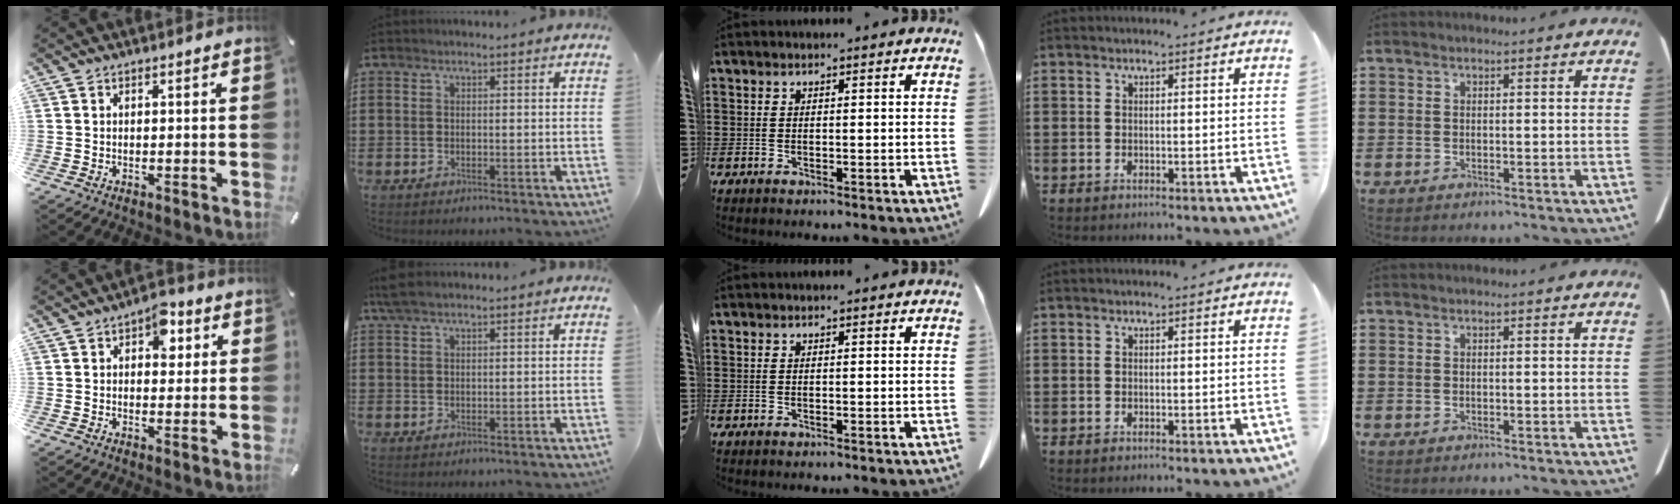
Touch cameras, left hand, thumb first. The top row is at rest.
{"thumb": {"total": 6.4, "force": [2.4, 3.9, 4.4], "torque": [-0.045, -0.007, 0.032]}, "index": {"total": 2.6, "force": [1.8, 0.5, 1.8], "torque": [-0.039, 0.003, 0.032]}}